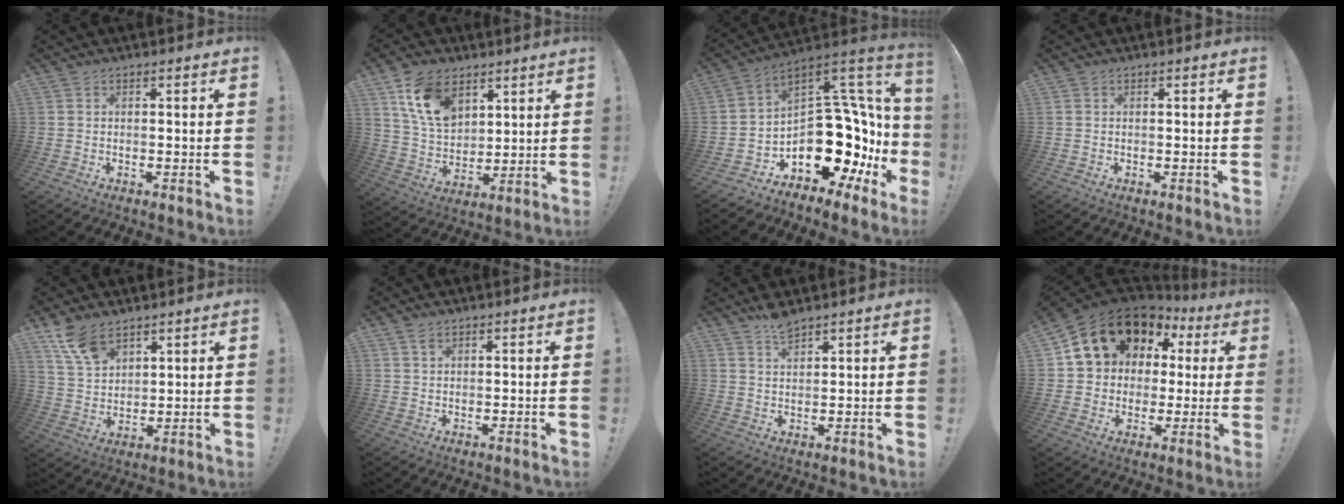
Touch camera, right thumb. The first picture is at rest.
{"total": 14.4, "force": [7.6, 9.3, 7.9], "torque": [-0.136, -0.025, 0.150]}
{"total": 22.3, "force": [-6.0, 13.6, 16.6], "torque": [-0.235, 0.000, -0.061]}
{"total": 0.0}
{"total": 10.2, "force": [7.4, 5.2, 4.7], "torque": [-0.085, -0.039, 0.144]}
{"total": 1.9, "force": [1.4, 0.8, 1.0], "torque": [-0.007, -0.007, 0.022]}
{"total": 4.6, "force": [3.9, 1.2, 2.1], "torque": [-0.031, -0.024, 0.069]}
{"total": 14.7, "force": [6.3, 11.6, 6.4], "torque": [-0.107, -0.027, 0.131]}